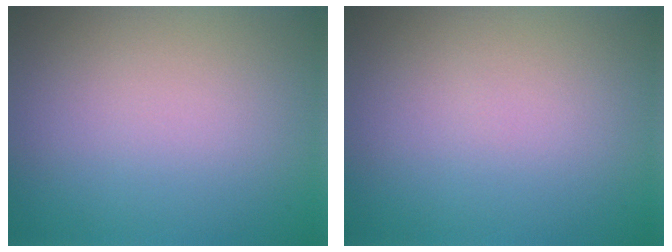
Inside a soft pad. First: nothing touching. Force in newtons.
{"total": 0.0}